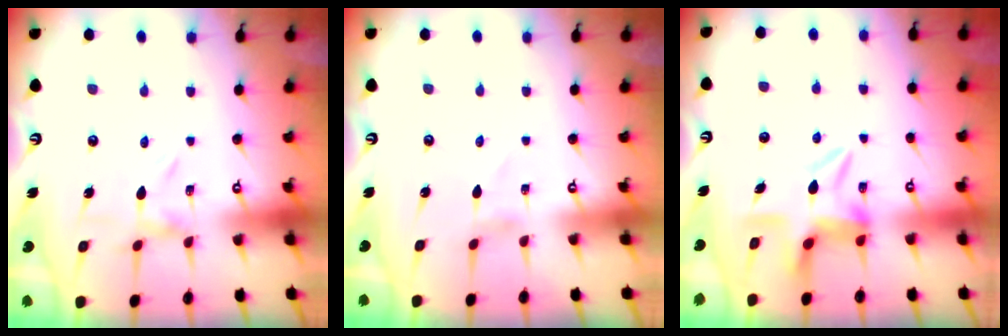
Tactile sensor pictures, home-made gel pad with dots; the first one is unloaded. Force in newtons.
{"total": 1.3, "press": 1.2, "slide": 0.1}
{"total": 8.7, "press": 8.6, "slide": 0.8}